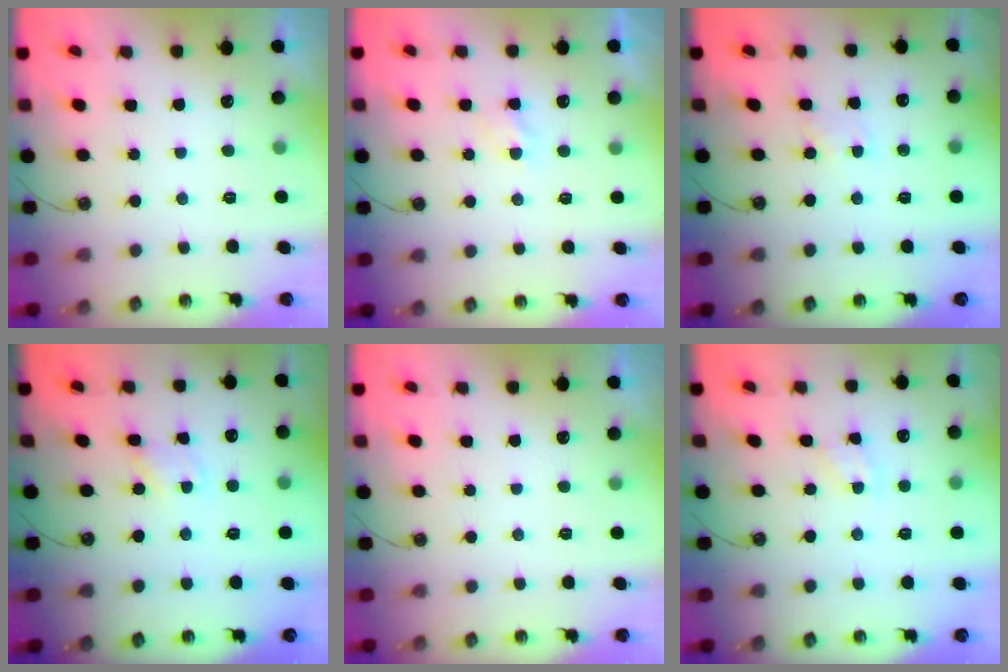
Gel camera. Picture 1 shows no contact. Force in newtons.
{"total": 3.0, "press": 3.0, "slide": 0.5}
{"total": 2.0, "press": 2.0, "slide": 0.3}
{"total": 1.4, "press": 1.4, "slide": 0.2}
{"total": 0.0}
{"total": 2.8, "press": 2.8, "slide": 0.4}